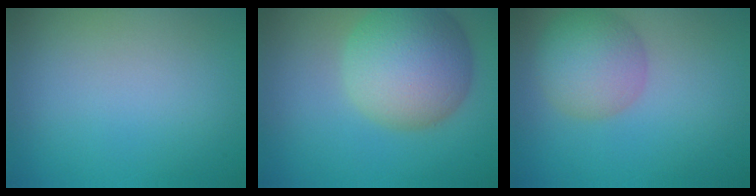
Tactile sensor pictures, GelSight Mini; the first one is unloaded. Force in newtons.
{"total": 8.8, "press": 8.8, "slide": 0.5}
{"total": 4.8, "press": 4.8, "slide": 0.2}